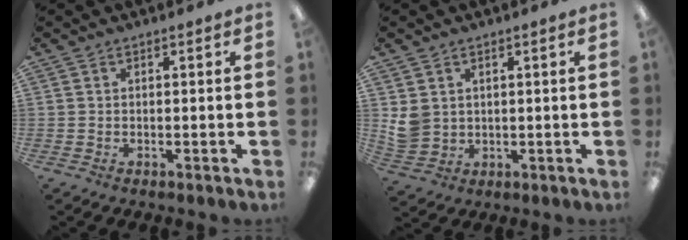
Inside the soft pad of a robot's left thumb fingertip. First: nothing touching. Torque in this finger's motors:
{"motor_torque": [0.72, 0.94, 0.61, -0.43, 0.03]}